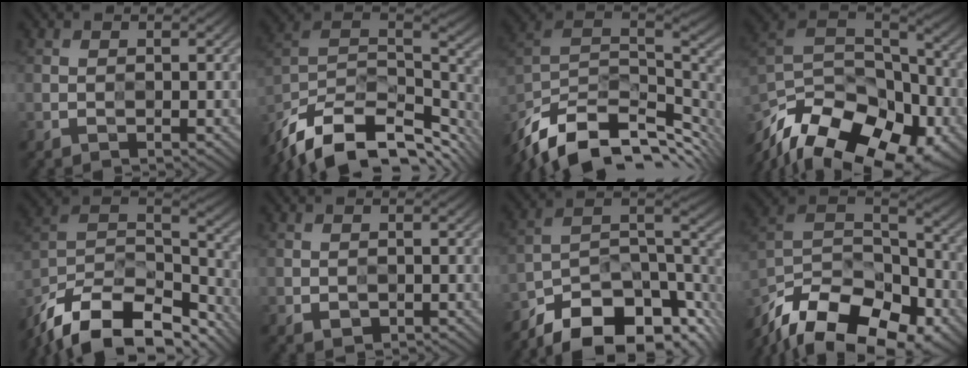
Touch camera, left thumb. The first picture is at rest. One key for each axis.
{"total": 16.4, "fx": -11.1, "fy": 7.3, "fz": 9.6, "tx": -0.240, "ty": -0.029, "tz": -0.180}
{"total": 15.0, "fx": -8.8, "fy": 6.5, "fz": 10.2, "tx": -0.241, "ty": -0.020, "tz": -0.153}
{"total": 19.7, "fx": -13.3, "fy": 9.7, "fz": 10.9, "tx": -0.230, "ty": -0.027, "tz": -0.195}
{"total": 17.0, "fx": -12.7, "fy": 7.1, "fz": 8.7, "tx": -0.230, "ty": -0.025, "tz": -0.201}
{"total": 1.0, "fx": -0.3, "fy": 0.8, "fz": 0.5, "tx": -0.009, "ty": -0.006, "tz": -0.003}
{"total": 15.5, "fx": -10.8, "fy": 5.8, "fz": 9.5, "tx": -0.188, "ty": -0.012, "tz": -0.173}
{"total": 18.7, "fx": -13.8, "fy": 8.0, "fz": 9.7, "tx": -0.217, "ty": -0.041, "tz": -0.215}